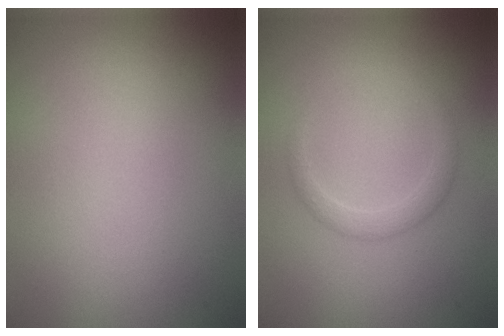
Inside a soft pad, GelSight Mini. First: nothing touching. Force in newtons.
{"total": 1.5, "press": 1.5, "slide": 0.2}